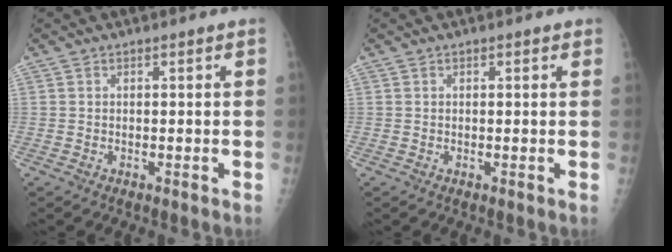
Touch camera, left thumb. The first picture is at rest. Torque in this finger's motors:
{"motor_torque": [-0.28, -0.12, -0.29, -0.31, 0.04]}